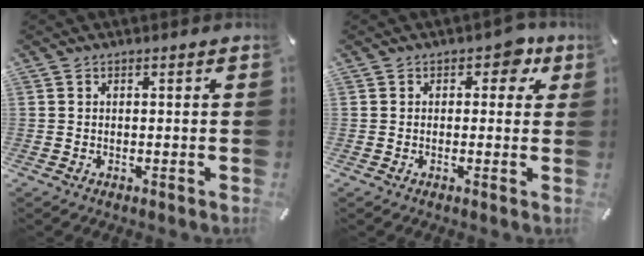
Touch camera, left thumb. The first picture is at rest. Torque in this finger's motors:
{"motor_torque": [0.47, 0.55, 0.34, -0.42, -0.01]}